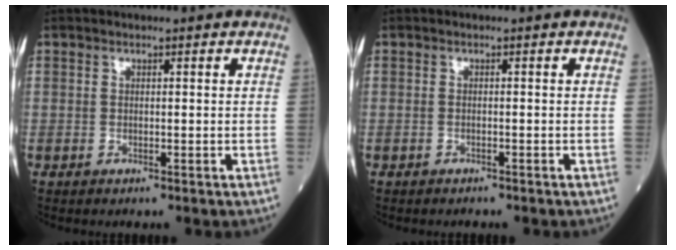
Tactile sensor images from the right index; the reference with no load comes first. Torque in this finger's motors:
{"motor_torque": [-0.36, -0.31, 0.01, 0.00]}